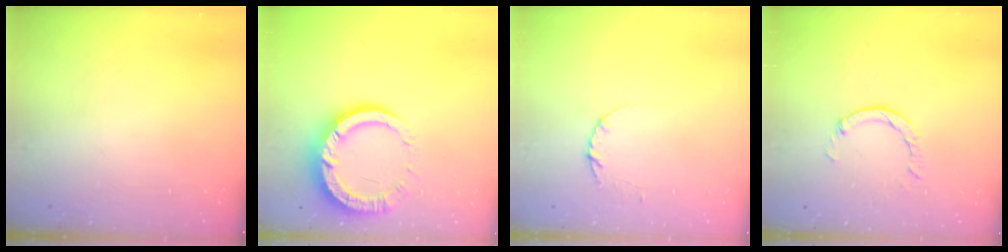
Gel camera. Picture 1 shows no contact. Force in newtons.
{"total": 11.3, "press": 11.2, "slide": 1.2}
{"total": 3.4, "press": 3.4, "slide": 0.4}
{"total": 2.9, "press": 2.9, "slide": 0.4}